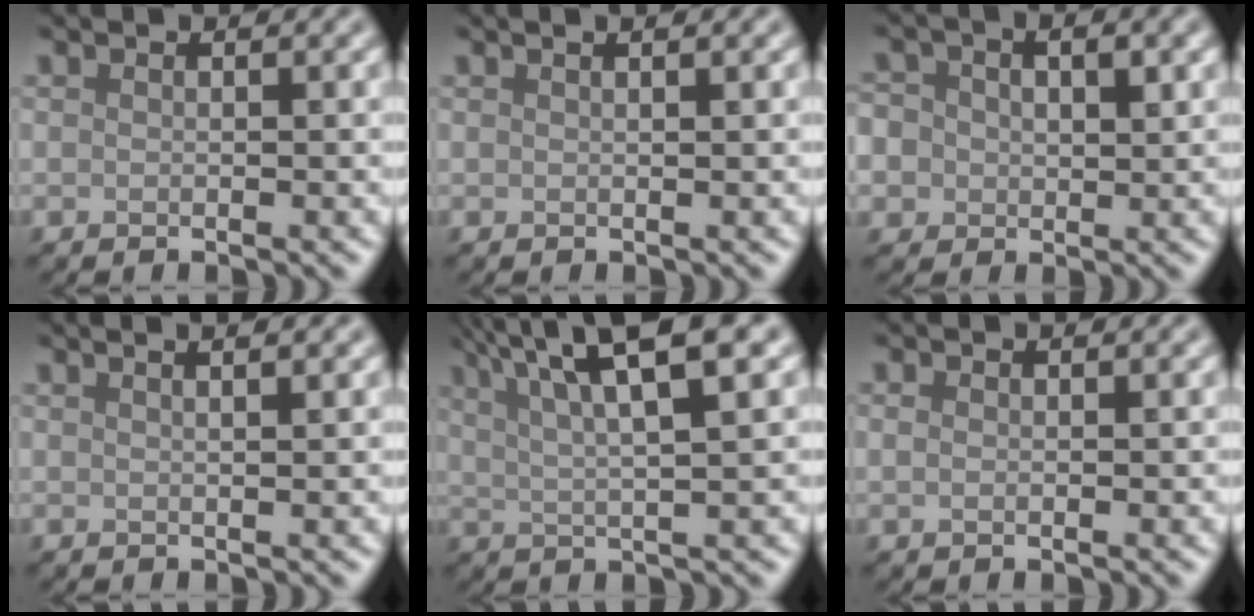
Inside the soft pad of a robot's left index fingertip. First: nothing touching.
{"total": 1.7, "force": [1.0, 0.6, 1.2], "torque": [-0.006, -0.001, 0.000]}
{"total": 6.1, "force": [0.9, 5.1, 3.2], "torque": [-0.048, 0.024, -0.009]}
{"total": 3.3, "force": [1.9, 1.5, 2.3], "torque": [-0.002, 0.019, -0.009]}
{"total": 8.2, "force": [4.6, 1.8, 6.6], "torque": [-0.088, 0.024, 0.072]}
{"total": 0.7, "force": [0.1, 0.5, 0.5], "torque": [-0.011, 0.001, 0.002]}